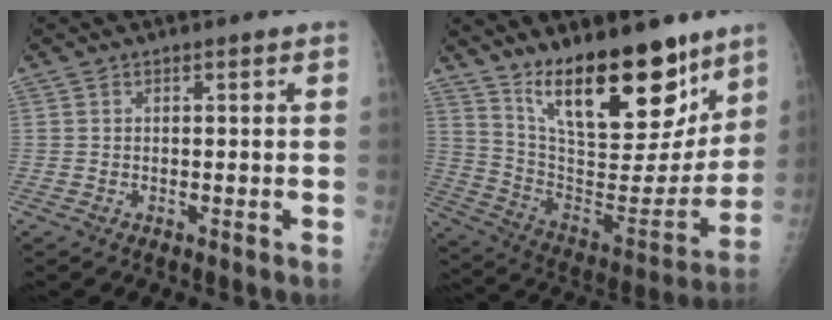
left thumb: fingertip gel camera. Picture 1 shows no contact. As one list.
[{"total": 23.8, "force": [16.0, 9.0, 15.1], "torque": [-0.185, -0.093, 0.271]}]